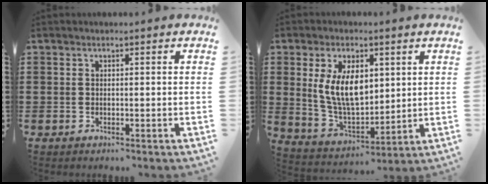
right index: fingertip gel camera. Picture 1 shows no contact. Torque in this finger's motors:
{"motor_torque": [1.43, 0.70, 1.05, 0.19]}